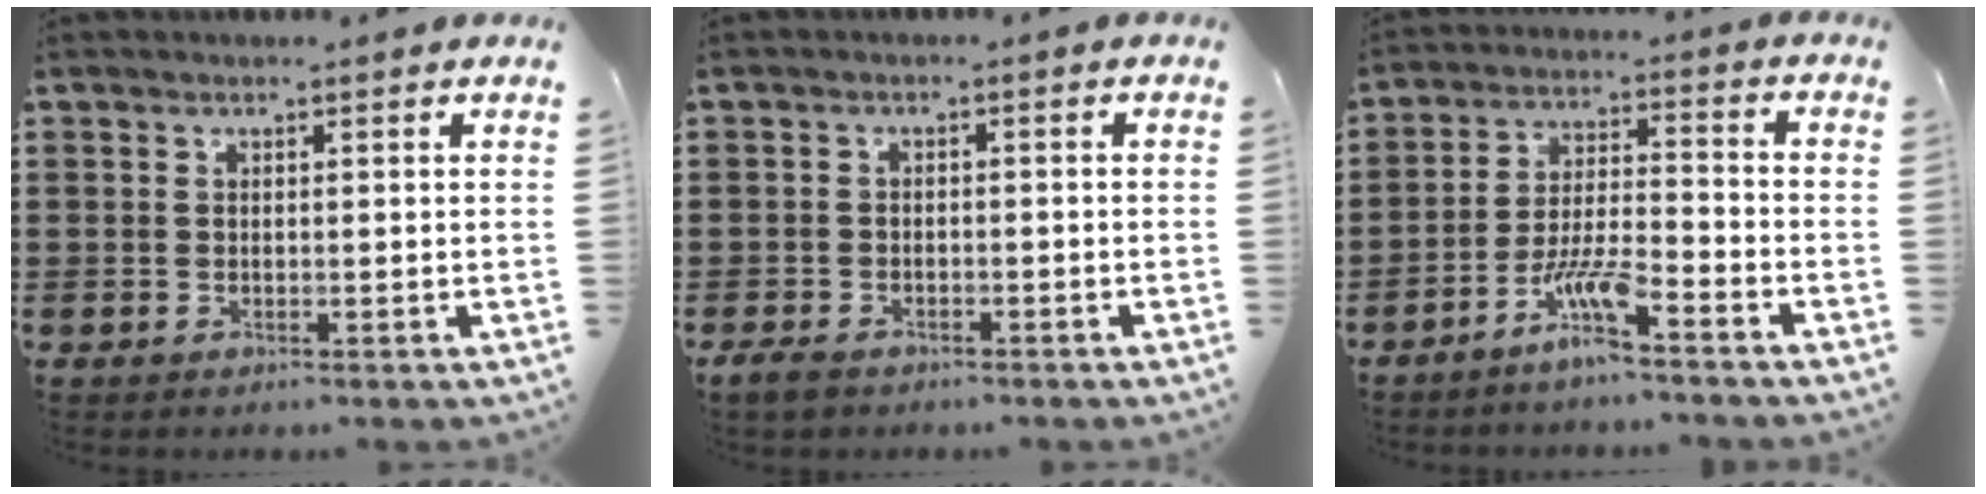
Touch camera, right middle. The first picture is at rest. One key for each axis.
{"total": 2.2, "fx": -1.7, "fy": 1.0, "fz": 0.8, "tx": -0.023, "ty": 0.000, "tz": -0.037}
{"total": 6.7, "fx": -4.8, "fy": 0.4, "fz": 4.6, "tx": -0.103, "ty": -0.011, "tz": -0.095}